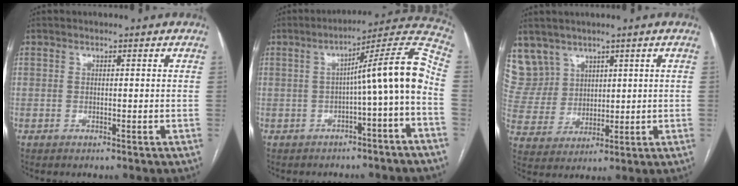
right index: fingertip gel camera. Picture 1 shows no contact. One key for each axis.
{"total": 11.8, "fx": -2.0, "fy": -0.4, "fz": 11.6, "tx": -0.152, "ty": 0.037, "tz": -0.034}
{"total": 8.3, "fx": 5.6, "fy": 6.1, "fz": 0.2, "tx": -0.016, "ty": 0.023, "tz": 0.133}